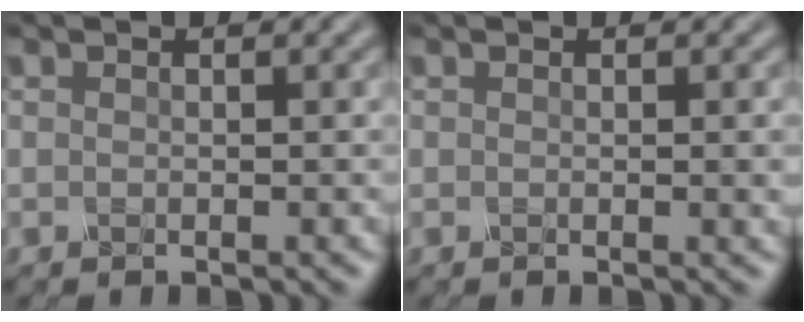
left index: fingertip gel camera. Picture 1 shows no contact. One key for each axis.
{"total": 0.8, "fx": 0.1, "fy": 0.1, "fz": 0.8, "tx": -0.009, "ty": 0.000, "tz": -0.001}